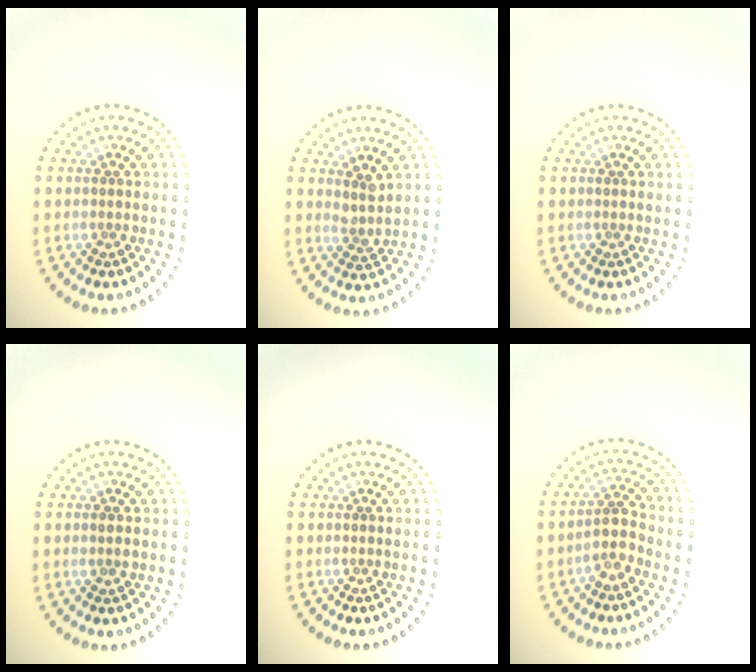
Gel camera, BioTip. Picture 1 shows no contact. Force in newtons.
{"total": 1.8, "press": 1.4, "slide": 1.2}
{"total": 0.0}
{"total": 0.9, "press": 0.9, "slide": 0.1}
{"total": 0.0}
{"total": 2.3, "press": 1.9, "slide": 1.3}